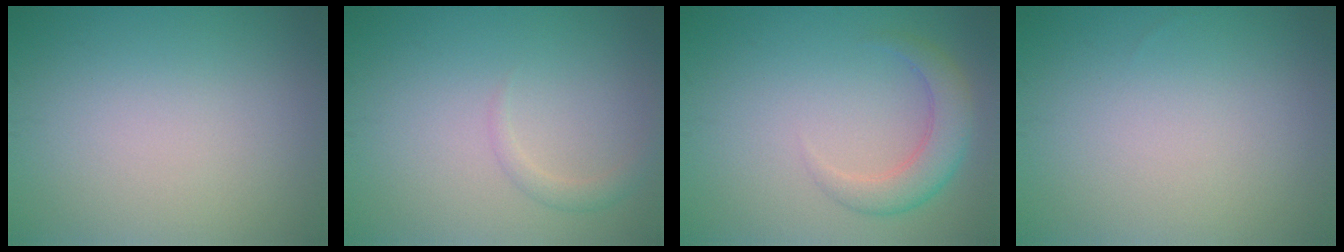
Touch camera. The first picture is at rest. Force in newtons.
{"total": 1.2, "press": 1.2, "slide": 0.1}
{"total": 3.4, "press": 3.4, "slide": 0.1}
{"total": 0.0}